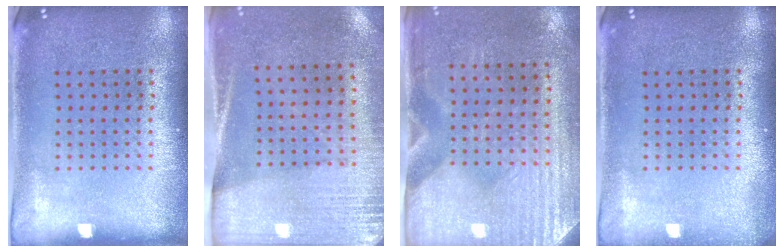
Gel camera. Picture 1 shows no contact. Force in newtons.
{"total": 2.7, "press": 2.4, "slide": 1.3}
{"total": 3.0, "press": 2.6, "slide": 1.5}
{"total": 0.7, "press": 0.7, "slide": 0.1}